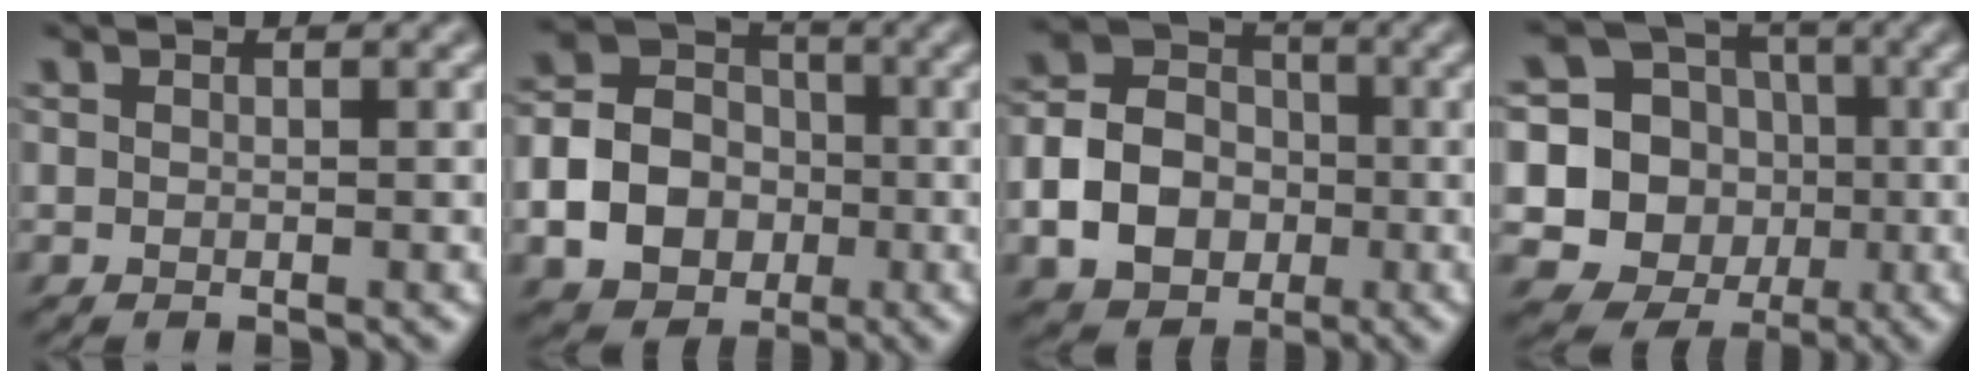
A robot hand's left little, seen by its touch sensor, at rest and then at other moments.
{"total": 12.0, "force": [-3.5, 10.4, 4.9], "torque": [-0.121, -0.031, -0.075]}
{"total": 7.8, "force": [-2.3, 6.1, 4.3], "torque": [-0.091, -0.009, -0.053]}
{"total": 12.0, "force": [-0.3, 11.4, 3.7], "torque": [-0.110, 0.024, -0.015]}